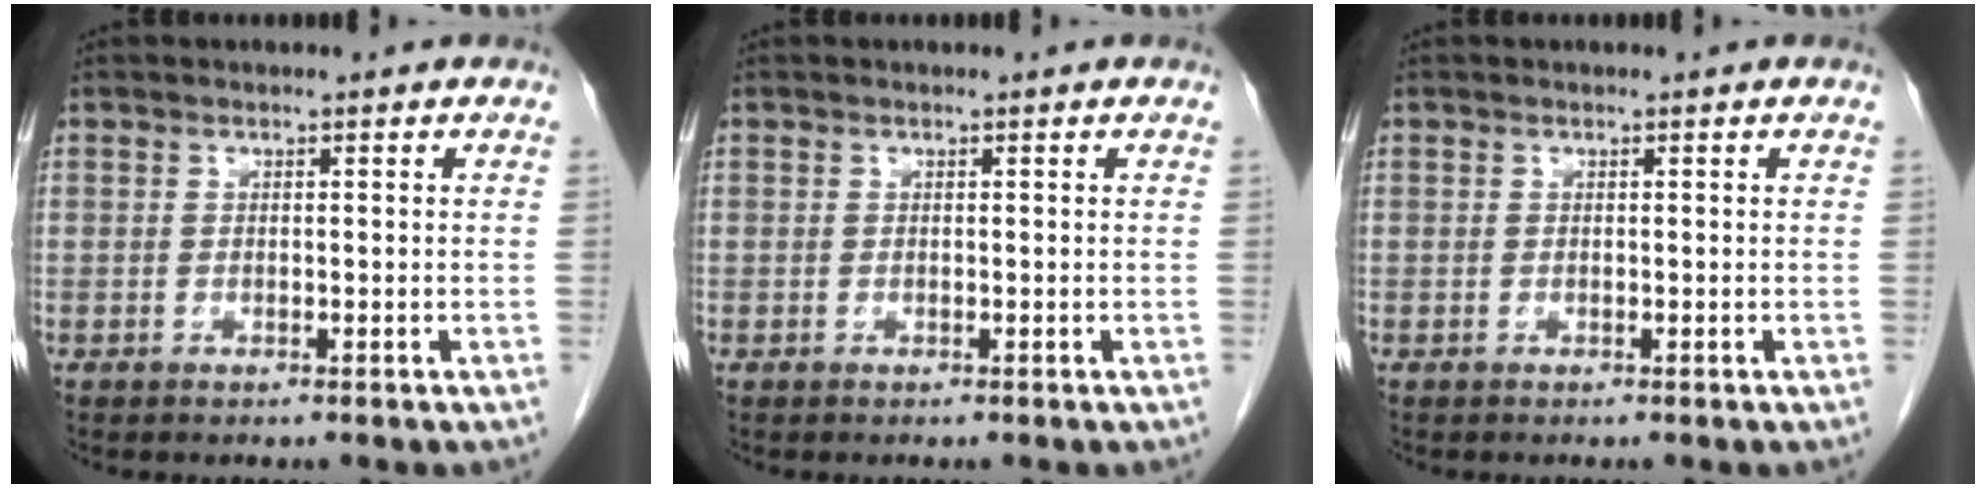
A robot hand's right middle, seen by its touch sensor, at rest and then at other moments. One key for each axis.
{"total": 0.0}
{"total": 0.0}